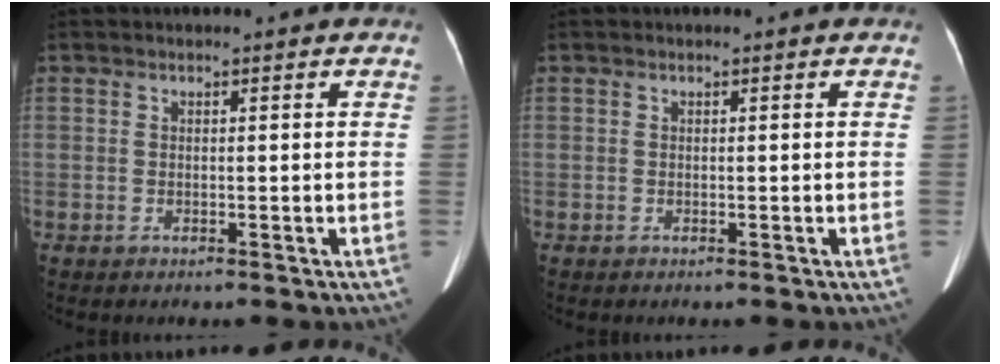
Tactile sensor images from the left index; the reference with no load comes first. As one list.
[{"total": 0.0}]